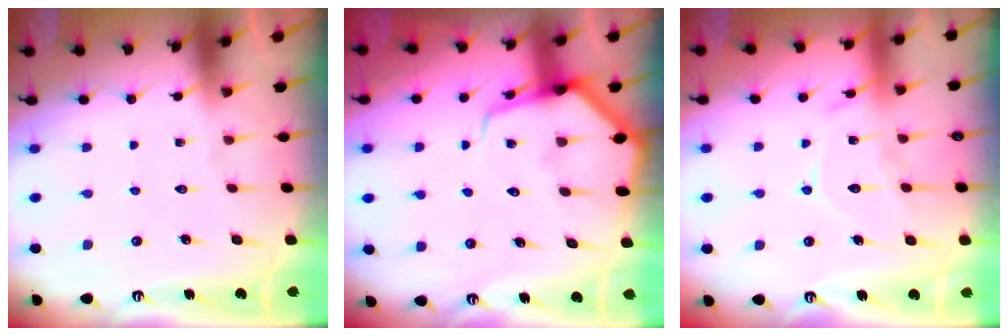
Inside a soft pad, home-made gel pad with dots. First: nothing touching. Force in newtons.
{"total": 8.1, "press": 8.0, "slide": 0.7}
{"total": 11.9, "press": 11.8, "slide": 0.9}